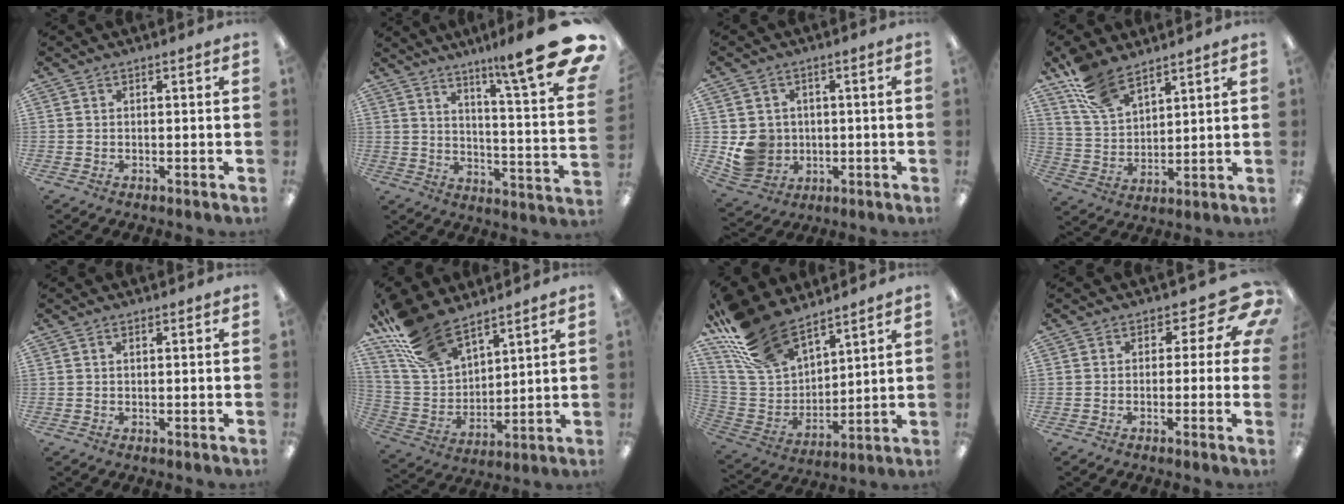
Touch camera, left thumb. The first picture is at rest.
{"total": 16.6, "force": [11.4, 1.0, 12.1], "torque": [-0.172, -0.103, 0.172]}
{"total": 7.9, "force": [0.1, 7.6, 1.9], "torque": [-0.042, 0.006, 0.013]}
{"total": 11.9, "force": [9.1, 5.4, 5.4], "torque": [-0.115, -0.035, 0.176]}
{"total": 0.9, "force": [0.4, 0.5, 0.6], "torque": [-0.005, -0.001, 0.006]}
{"total": 16.8, "force": [13.3, 7.7, 6.9], "torque": [-0.161, -0.067, 0.251]}
{"total": 18.2, "force": [14.4, 8.4, 7.2], "torque": [-0.172, -0.081, 0.273]}
{"total": 8.4, "force": [3.5, 4.4, 6.2], "torque": [-0.078, -0.026, 0.061]}